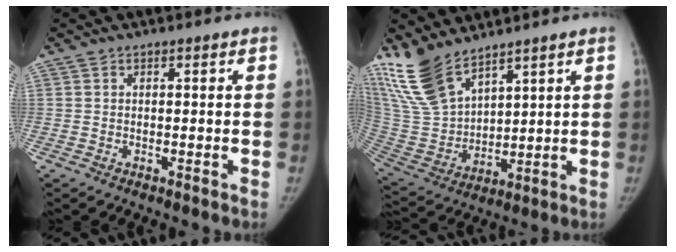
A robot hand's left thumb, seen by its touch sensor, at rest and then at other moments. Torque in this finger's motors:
{"motor_torque": [0.12, 0.15, 1.16, -1.61, 0.06]}